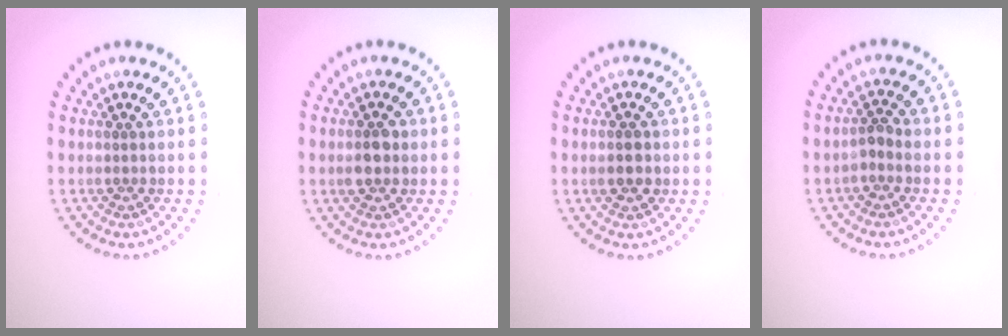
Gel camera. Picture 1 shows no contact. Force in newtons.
{"total": 2.4, "press": 2.4, "slide": 0.1}
{"total": 1.4, "press": 1.4, "slide": 0.0}
{"total": 1.2, "press": 1.0, "slide": 0.7}